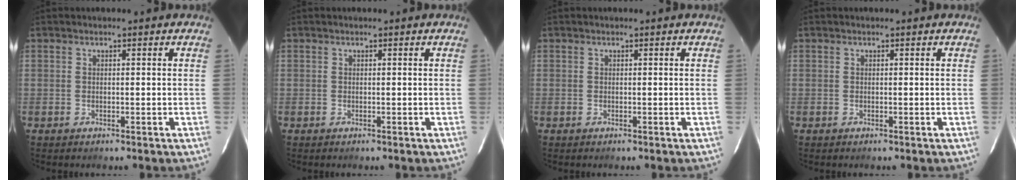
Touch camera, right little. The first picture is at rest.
{"total": 0.0}
{"total": 0.0}
{"total": 0.0}